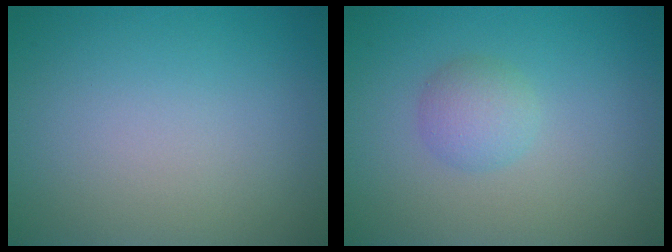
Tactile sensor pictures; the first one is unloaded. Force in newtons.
{"total": 2.1, "press": 2.1, "slide": 0.1}